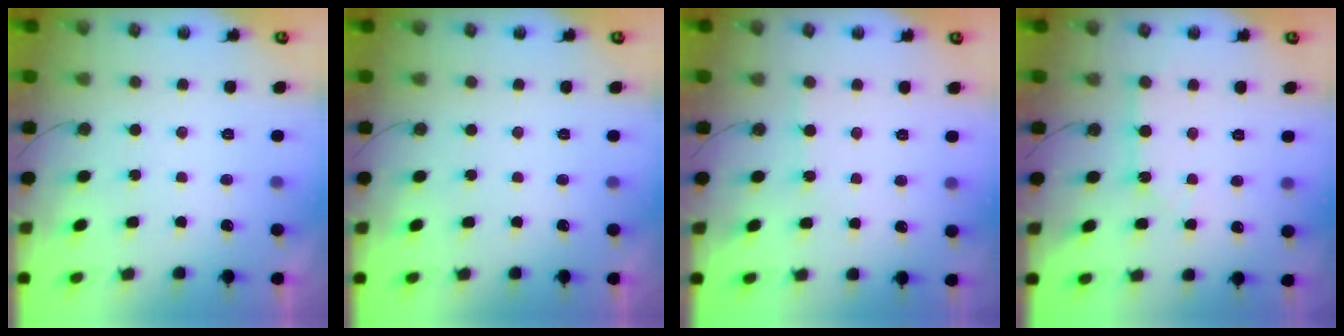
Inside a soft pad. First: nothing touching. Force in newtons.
{"total": 0.0}
{"total": 2.1, "press": 2.0, "slide": 0.3}
{"total": 3.9, "press": 3.9, "slide": 0.3}